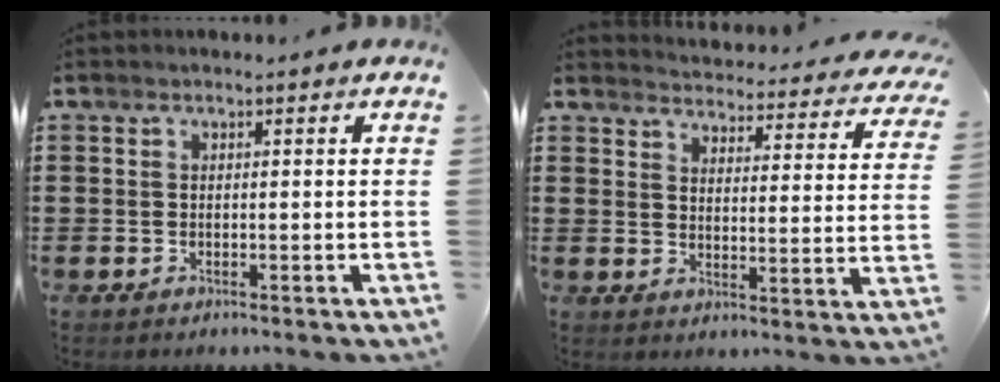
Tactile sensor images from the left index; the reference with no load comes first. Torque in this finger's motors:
{"motor_torque": [2.14, 0.00, -0.02, 0.01]}